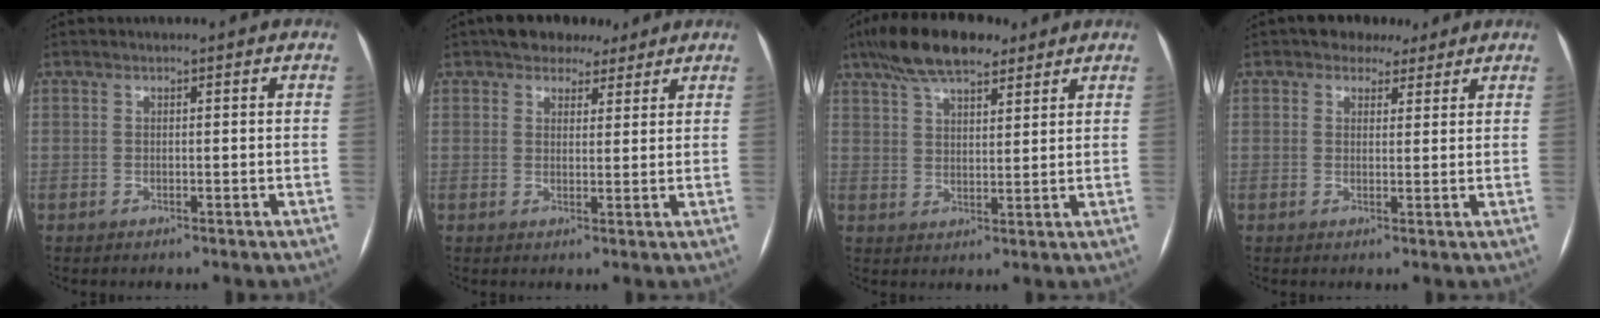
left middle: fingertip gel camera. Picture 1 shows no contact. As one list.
[{"total": 6.0, "force": [4.6, 3.3, 1.9], "torque": [-0.021, 0.016, 0.070]}, {"total": 11.4, "force": [8.3, 3.8, 6.8], "torque": [-0.131, 0.029, 0.146]}, {"total": 4.1, "force": [2.9, 2.7, 1.1], "torque": [-0.011, 0.013, 0.041]}]